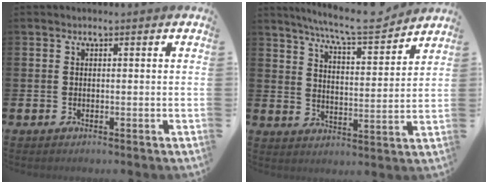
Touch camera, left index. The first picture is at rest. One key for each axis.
{"total": 8.4, "fx": 7.8, "fy": 0.6, "fz": 3.1, "tx": -0.071, "ty": -0.049, "tz": 0.134}